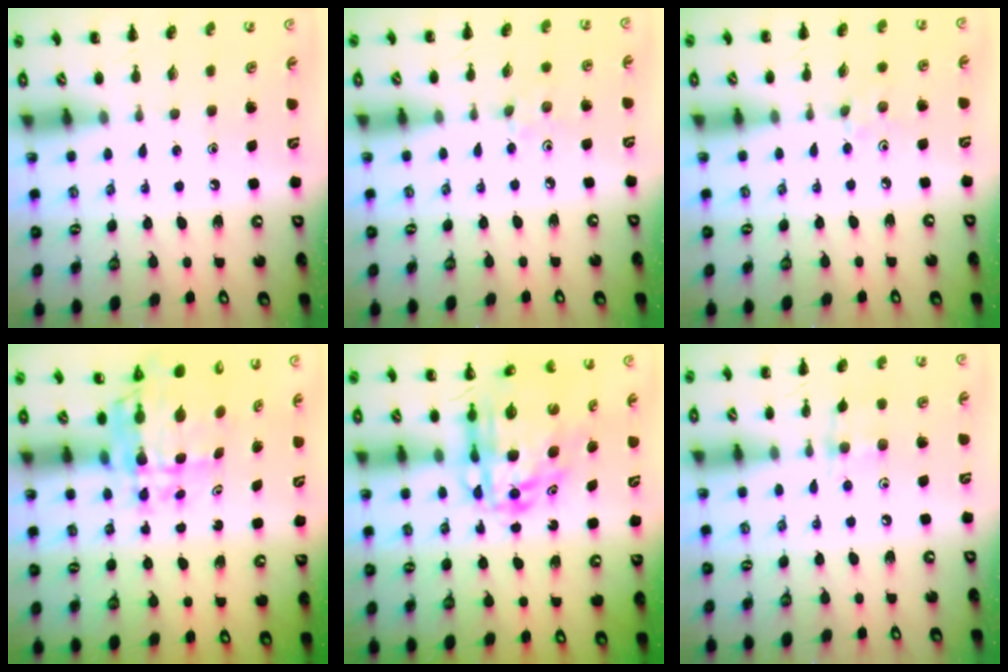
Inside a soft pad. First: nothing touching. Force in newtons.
{"total": 2.0, "press": 1.9, "slide": 0.7}
{"total": 2.0, "press": 1.9, "slide": 0.7}
{"total": 8.1, "press": 7.7, "slide": 2.5}
{"total": 11.3, "press": 10.9, "slide": 2.7}
{"total": 6.8, "press": 6.8, "slide": 0.8}